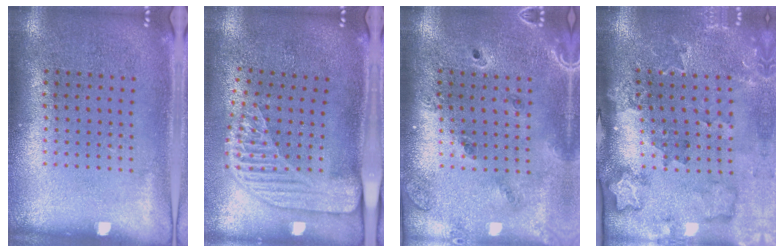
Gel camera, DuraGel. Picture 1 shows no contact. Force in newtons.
{"total": 2.3, "press": 1.7, "slide": 1.5}
{"total": 1.4, "press": 1.4, "slide": 0.3}
{"total": 2.1, "press": 2.0, "slide": 0.7}